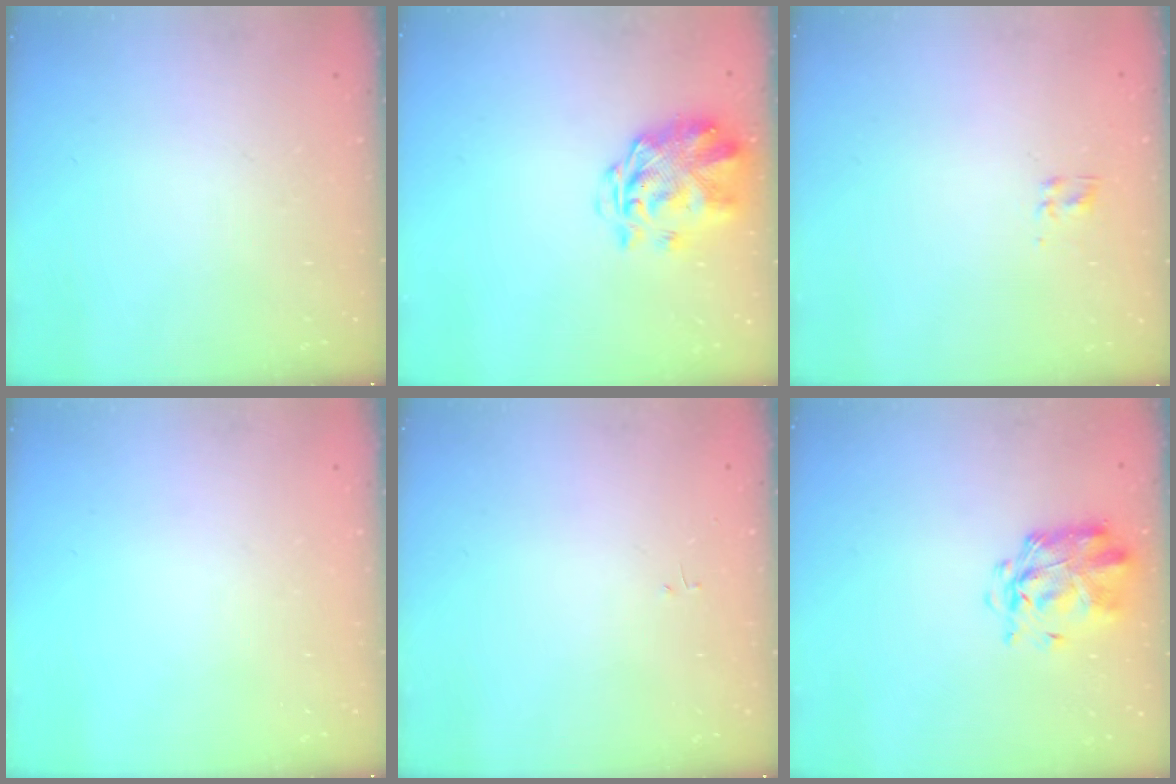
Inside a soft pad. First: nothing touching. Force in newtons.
{"total": 3.2, "press": 2.8, "slide": 1.6}
{"total": 2.3, "press": 2.0, "slide": 1.2}
{"total": 0.0}
{"total": 0.0}
{"total": 3.1, "press": 3.0, "slide": 0.8}